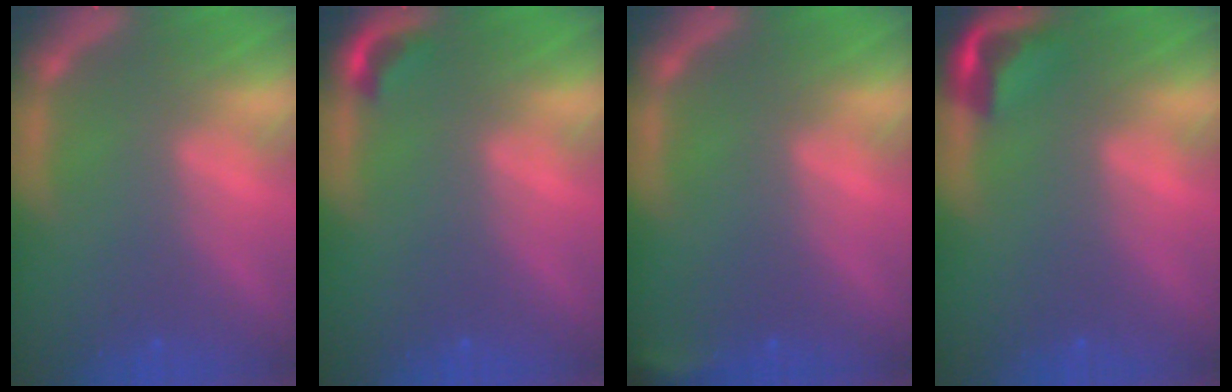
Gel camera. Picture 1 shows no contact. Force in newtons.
{"total": 1.4}
{"total": 1.9}
{"total": 2.9}